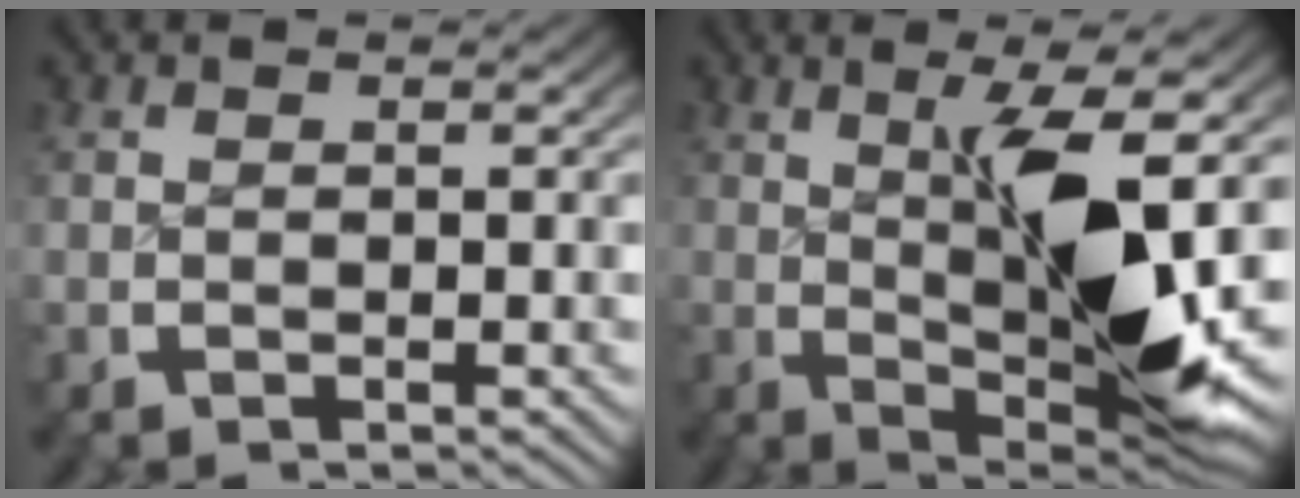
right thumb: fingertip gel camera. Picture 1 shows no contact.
{"total": 11.6, "force": [0.1, 4.4, 10.8], "torque": [-0.187, -0.023, 0.020]}